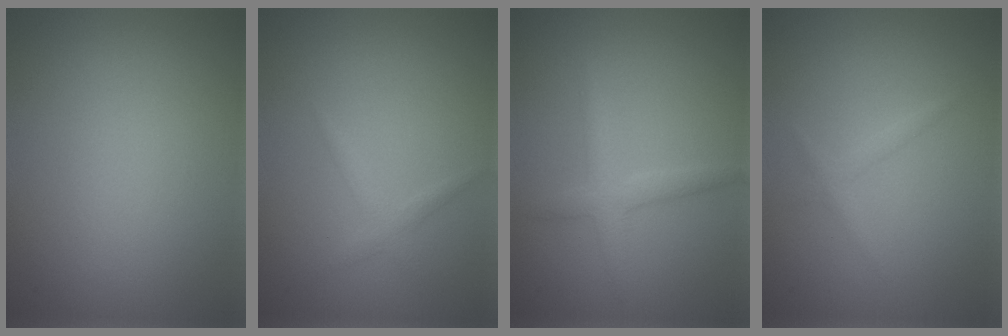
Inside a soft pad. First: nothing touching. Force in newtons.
{"total": 1.3, "press": 1.3, "slide": 0.1}
{"total": 2.2, "press": 2.2, "slide": 0.1}
{"total": 1.0, "press": 1.0, "slide": 0.0}